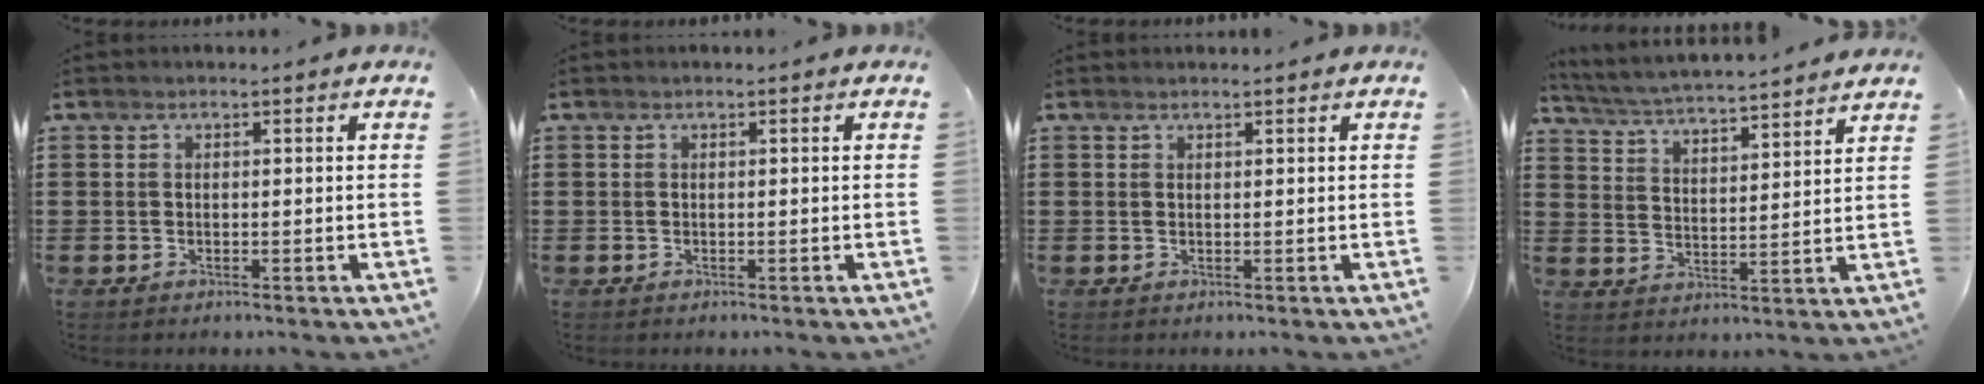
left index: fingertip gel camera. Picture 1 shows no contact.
{"total": 0.0}
{"total": 0.6, "force": [0.6, -0.1, 0.3], "torque": [-0.007, -0.002, 0.012]}
{"total": 4.3, "force": [4.1, -0.7, 0.9], "torque": [-0.040, -0.034, 0.066]}